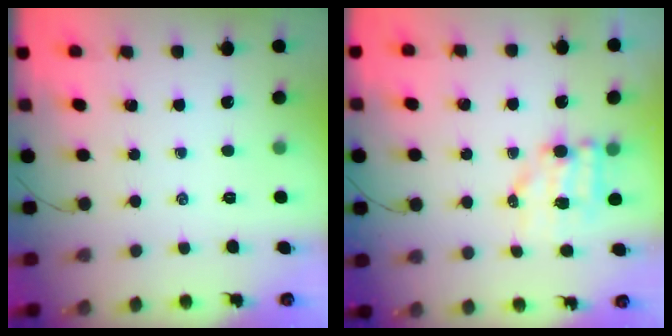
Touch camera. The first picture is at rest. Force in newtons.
{"total": 7.1, "press": 7.1, "slide": 1.0}